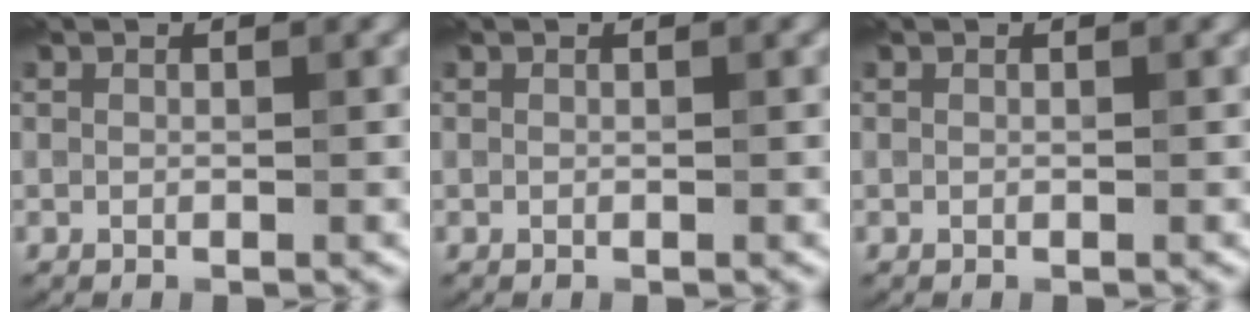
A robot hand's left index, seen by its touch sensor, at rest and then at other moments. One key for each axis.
{"total": 0.0}
{"total": 0.0}